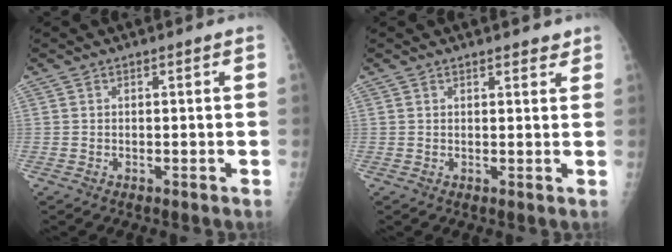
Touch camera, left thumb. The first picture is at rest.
{"total": 3.3, "force": [2.7, 1.1, 1.6], "torque": [-0.003, -0.010, 0.033]}